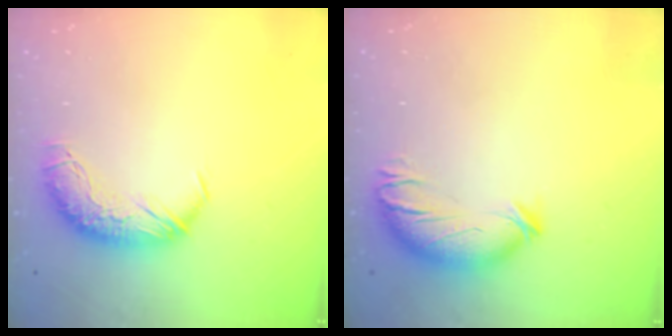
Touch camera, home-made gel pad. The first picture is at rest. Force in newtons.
{"total": 3.7, "press": 2.9, "slide": 2.4}